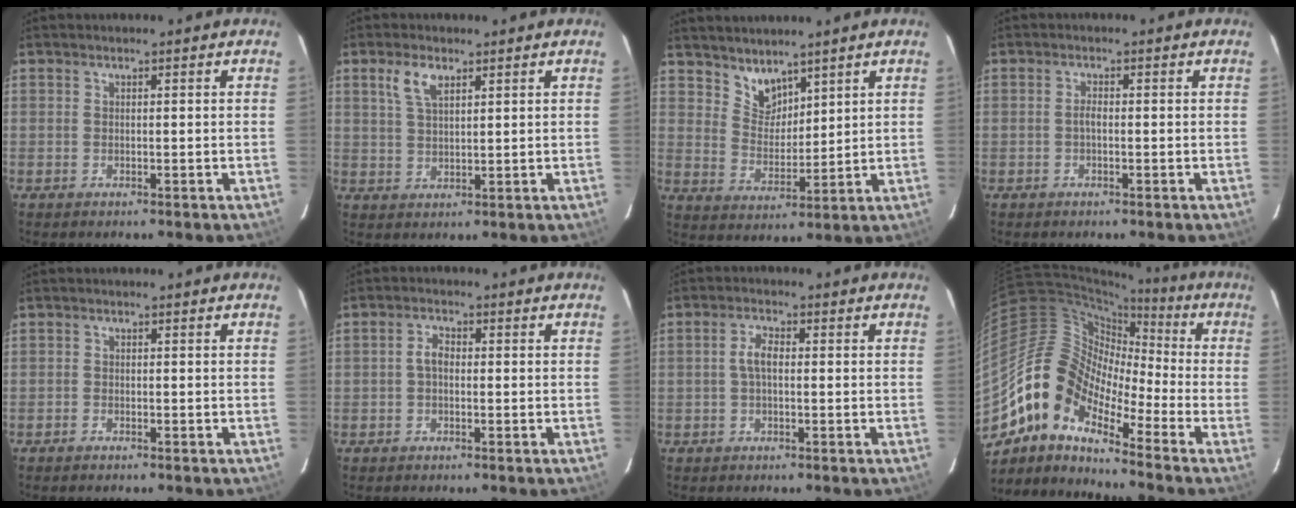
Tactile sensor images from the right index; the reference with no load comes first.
{"total": 4.7, "force": [2.5, 2.1, 3.4], "torque": [-0.067, 0.008, 0.051]}
{"total": 6.0, "force": [5.0, 3.0, 1.5], "torque": [-0.016, 0.001, 0.100]}
{"total": 1.2, "force": [-0.3, 0.4, 1.0], "torque": [-0.021, 0.005, -0.008]}
{"total": 0.6, "force": [-0.6, 0.2, 0.1], "torque": [-0.006, 0.001, -0.014]}
{"total": 2.2, "force": [-0.3, 1.4, 1.7], "torque": [-0.035, 0.009, -0.008]}
{"total": 2.9, "force": [-0.1, 1.2, 2.7], "torque": [-0.057, 0.007, -0.002]}
{"total": 13.5, "force": [-8.9, 6.3, 7.9], "torque": [-0.130, 0.012, -0.193]}